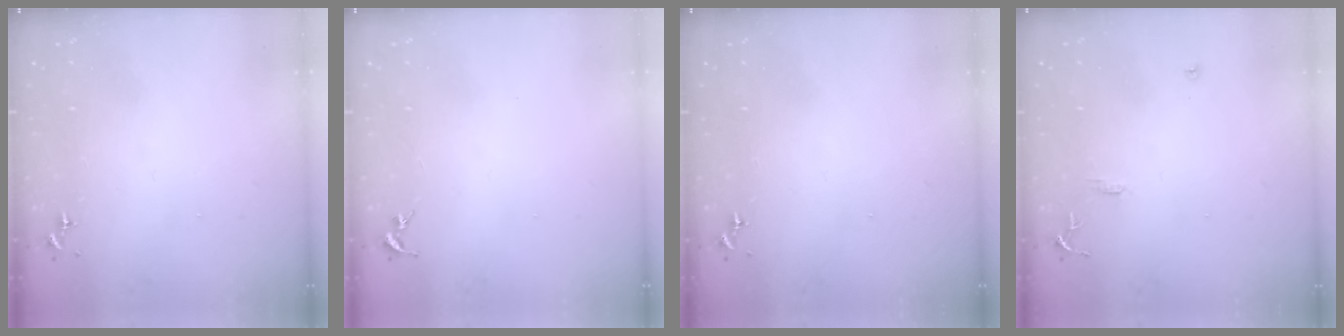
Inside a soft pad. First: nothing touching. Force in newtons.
{"total": 0.0}
{"total": 0.0}
{"total": 7.1, "press": 7.1, "slide": 0.7}